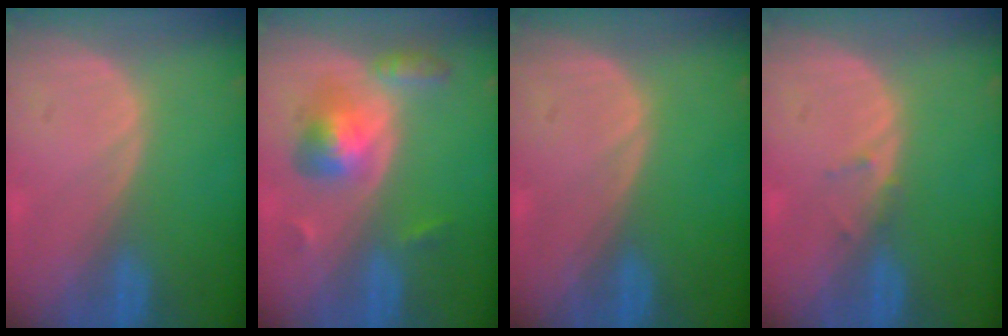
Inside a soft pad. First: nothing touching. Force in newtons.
{"total": 5.7, "press": 5.7, "slide": 0.4}
{"total": 0.0}
{"total": 1.1, "press": 0.8, "slide": 0.7}